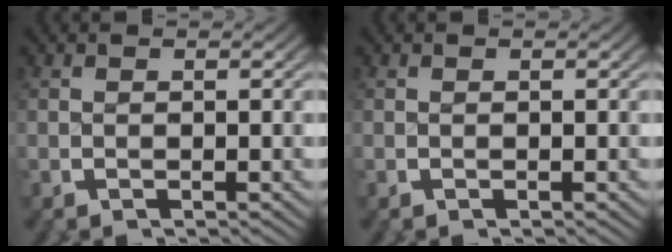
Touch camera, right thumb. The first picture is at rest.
{"total": 0.0}